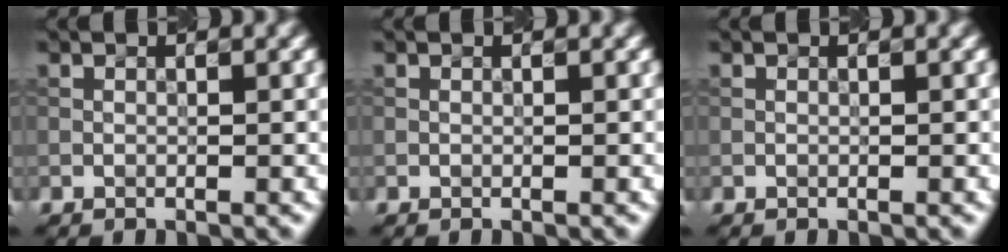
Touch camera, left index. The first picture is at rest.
{"total": 0.0}
{"total": 0.0}